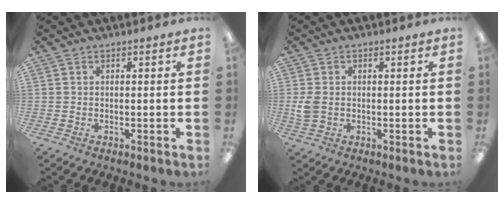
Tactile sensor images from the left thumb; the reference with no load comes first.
{"total": 3.7, "force": [-0.1, 2.7, 2.6], "torque": [-0.054, -0.002, -0.007]}